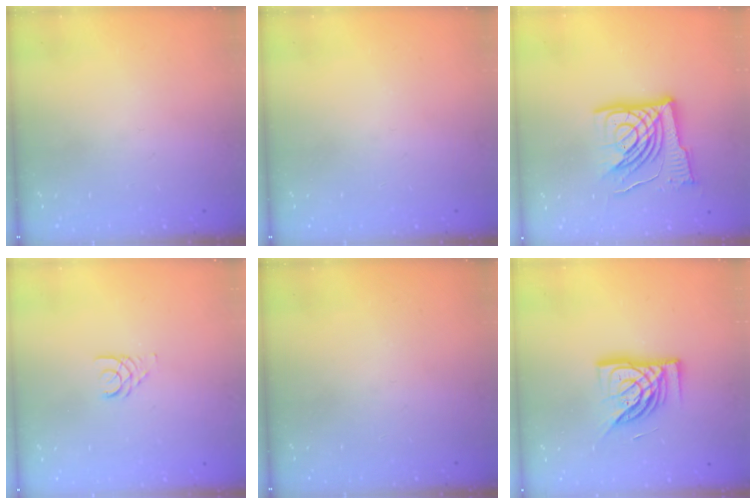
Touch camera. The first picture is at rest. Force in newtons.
{"total": 0.0}
{"total": 17.1, "press": 16.9, "slide": 2.3}
{"total": 2.5, "press": 2.5, "slide": 0.3}
{"total": 0.0}
{"total": 14.5, "press": 14.5, "slide": 1.0}